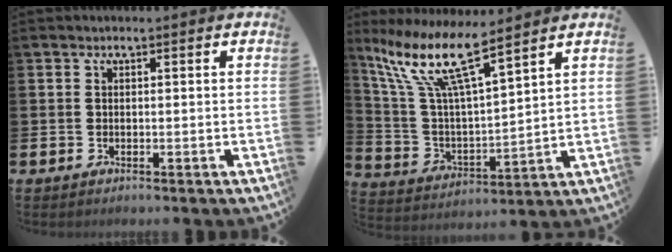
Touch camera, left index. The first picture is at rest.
{"total": 11.0, "force": [8.2, 1.9, 7.1], "torque": [-0.173, -0.040, 0.137]}